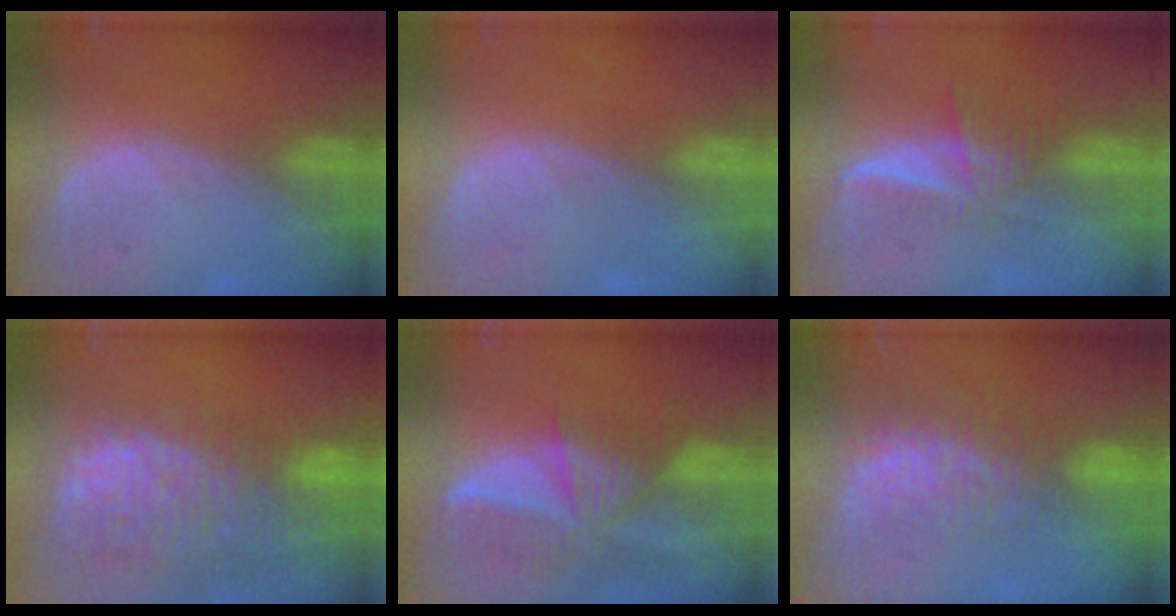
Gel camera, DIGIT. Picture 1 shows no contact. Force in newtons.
{"total": 0.0}
{"total": 6.0, "press": 5.2, "slide": 2.9}
{"total": 14.0, "press": 11.7, "slide": 7.7}
{"total": 9.7, "press": 8.5, "slide": 4.7}
{"total": 8.0, "press": 7.5, "slide": 2.8}